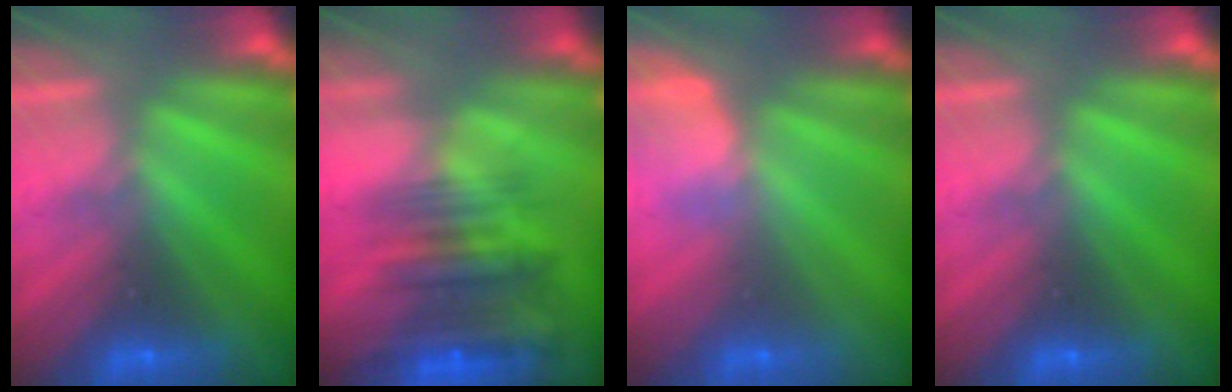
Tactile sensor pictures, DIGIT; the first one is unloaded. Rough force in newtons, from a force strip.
{"total": 6.5}
{"total": 2.8}
{"total": 0.0}